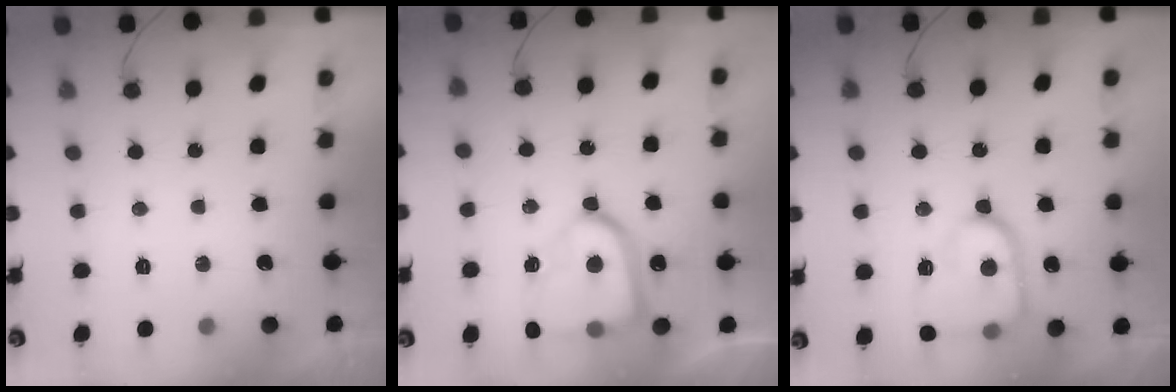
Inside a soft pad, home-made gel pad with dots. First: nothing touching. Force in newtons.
{"total": 16.1, "press": 16.1, "slide": 1.2}
{"total": 16.4, "press": 16.3, "slide": 1.4}